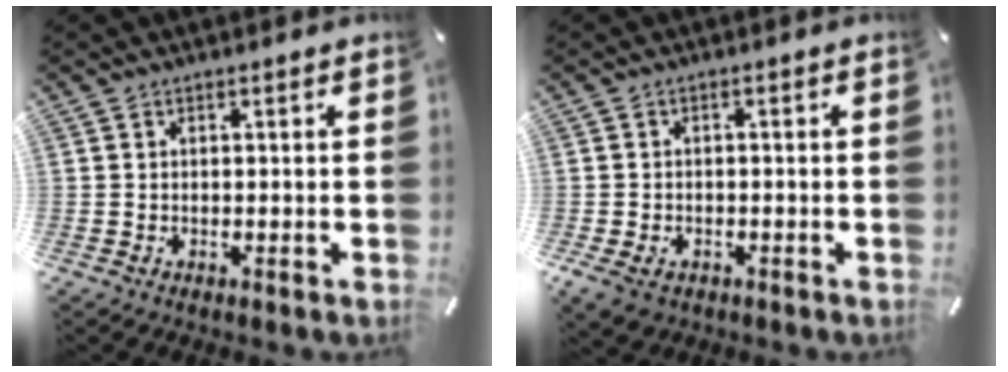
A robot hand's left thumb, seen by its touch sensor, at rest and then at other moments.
{"total": 3.4, "force": [-1.7, 2.5, 1.6], "torque": [-0.042, 0.005, -0.035]}